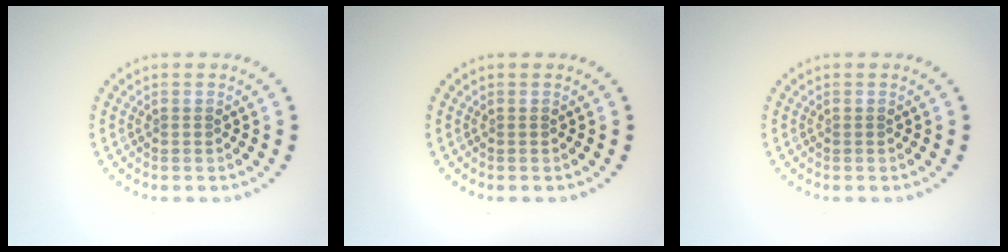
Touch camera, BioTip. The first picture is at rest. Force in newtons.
{"total": 0.0}
{"total": 0.0}